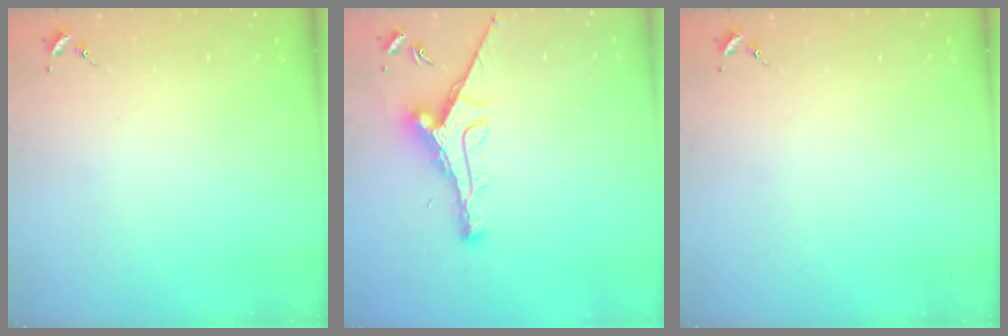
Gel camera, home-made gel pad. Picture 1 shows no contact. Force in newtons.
{"total": 12.7, "press": 12.6, "slide": 1.2}
{"total": 0.0}